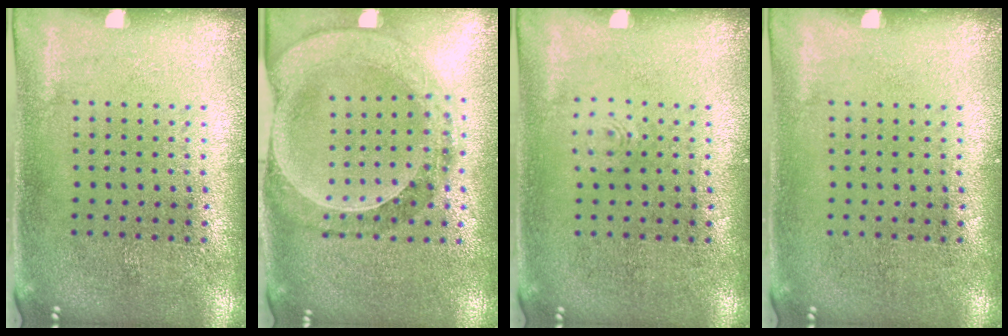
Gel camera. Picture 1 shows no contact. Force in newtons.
{"total": 1.0, "press": 0.9, "slide": 0.2}
{"total": 0.7, "press": 0.6, "slide": 0.2}
{"total": 0.0}